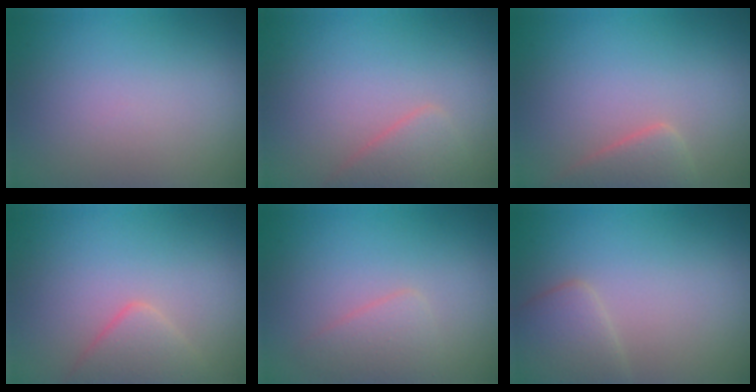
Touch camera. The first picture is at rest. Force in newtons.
{"total": 2.0, "press": 2.0, "slide": 0.1}
{"total": 2.6, "press": 2.6, "slide": 0.3}
{"total": 2.6, "press": 2.6, "slide": 0.2}
{"total": 1.9, "press": 1.9, "slide": 0.0}
{"total": 2.6, "press": 2.6, "slide": 0.1}